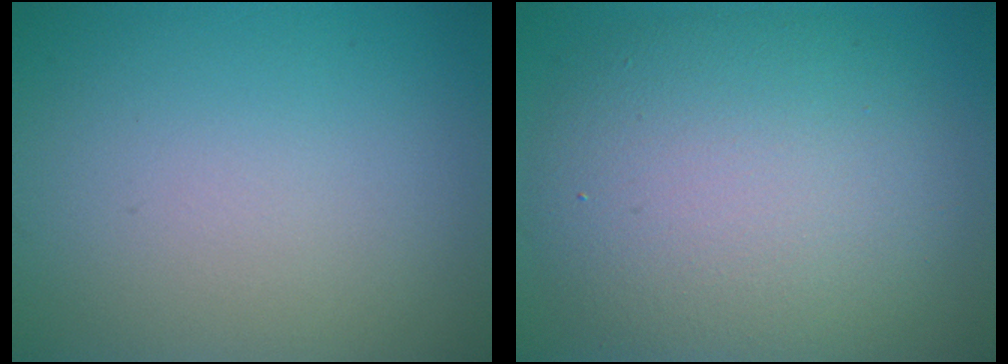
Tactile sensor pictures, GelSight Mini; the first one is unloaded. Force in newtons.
{"total": 9.4, "press": 9.4, "slide": 0.9}